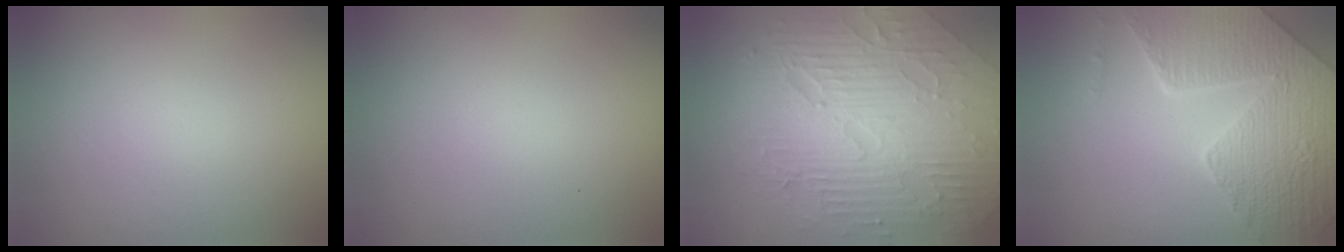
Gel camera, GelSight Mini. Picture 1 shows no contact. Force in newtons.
{"total": 0.0}
{"total": 9.5, "press": 6.2, "slide": 7.2}
{"total": 8.7, "press": 6.2, "slide": 6.1}